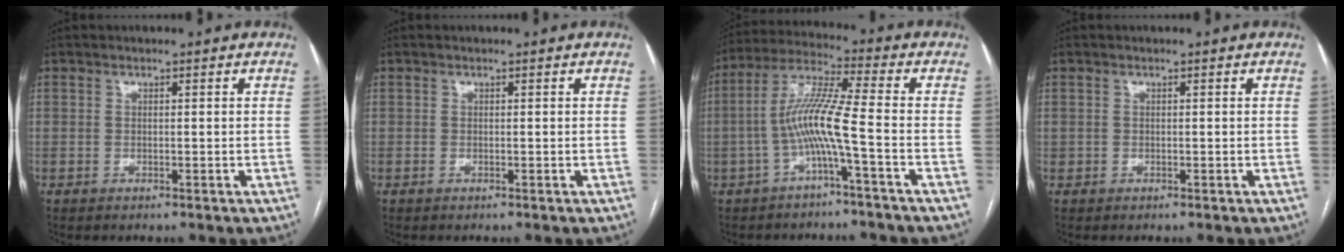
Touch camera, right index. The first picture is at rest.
{"total": 0.0}
{"total": 8.5, "force": [-2.6, -0.7, 8.0], "torque": [-0.164, 0.020, -0.053]}
{"total": 0.0}